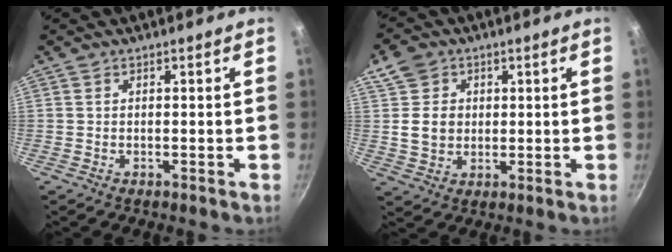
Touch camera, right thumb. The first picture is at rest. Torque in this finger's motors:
{"motor_torque": [-0.28, 0.34, 0.19, -0.12, 0.11]}